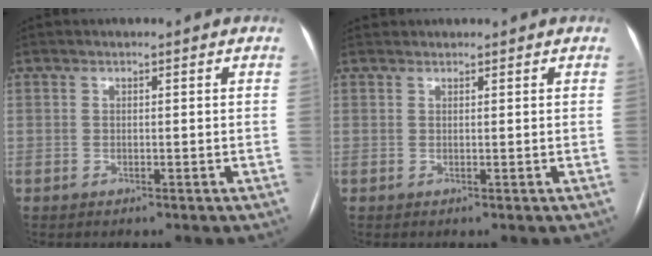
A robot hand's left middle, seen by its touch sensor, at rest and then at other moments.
{"total": 1.2, "force": [1.2, 0.4, 0.0], "torque": [-0.002, 0.022, 0.022]}